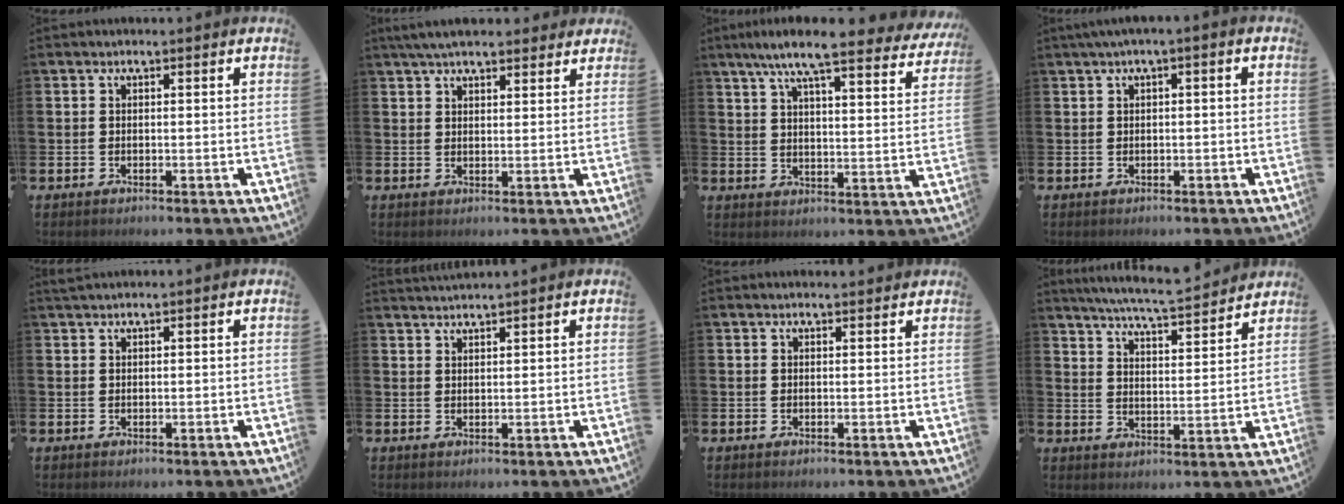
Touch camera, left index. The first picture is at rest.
{"total": 4.6, "force": [4.1, 1.2, 1.5], "torque": [-0.035, -0.008, 0.077]}
{"total": 8.8, "force": [7.7, 1.1, 4.1], "torque": [-0.085, -0.043, 0.129]}
{"total": 1.0, "force": [-0.1, 0.1, 1.0], "torque": [-0.020, 0.003, -0.003]}
{"total": 1.1, "force": [1.1, 0.0, 0.3], "torque": [0.002, -0.001, 0.018]}
{"total": 1.9, "force": [1.9, -0.3, 0.0], "torque": [-0.002, -0.009, 0.035]}
{"total": 1.1, "force": [1.0, 0.1, 0.1], "torque": [0.012, -0.004, 0.016]}
{"total": 6.5, "force": [6.4, -0.2, 1.5], "torque": [-0.040, -0.047, 0.109]}